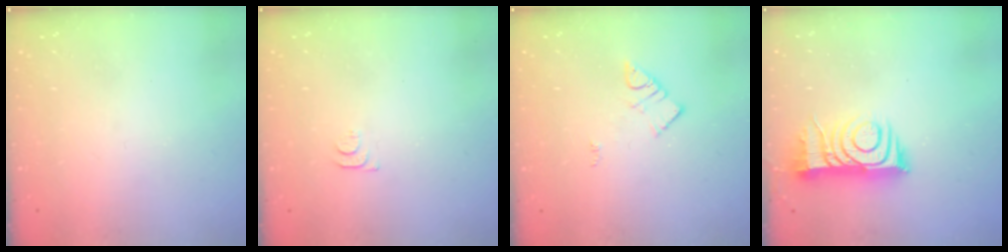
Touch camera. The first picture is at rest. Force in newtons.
{"total": 5.3, "press": 5.2, "slide": 0.6}
{"total": 3.2, "press": 3.2, "slide": 0.2}
{"total": 11.4, "press": 11.4, "slide": 0.8}